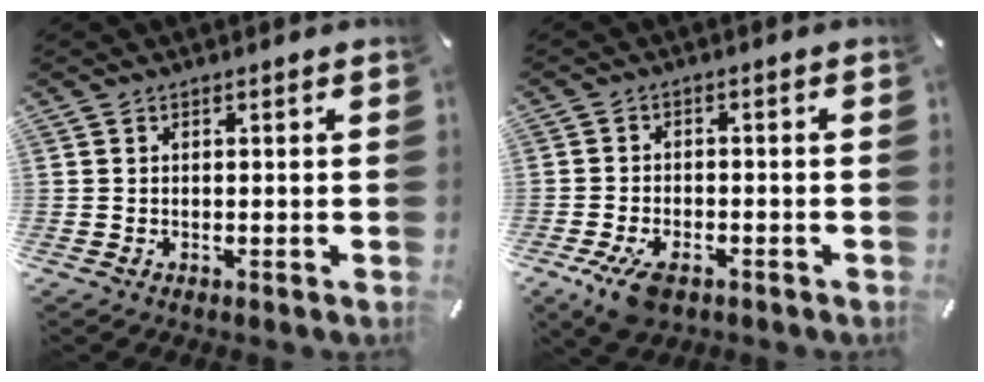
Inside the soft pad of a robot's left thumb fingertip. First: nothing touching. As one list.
[{"total": 6.5, "force": [-3.6, 3.4, 4.2], "torque": [-0.095, 0.009, -0.066]}]